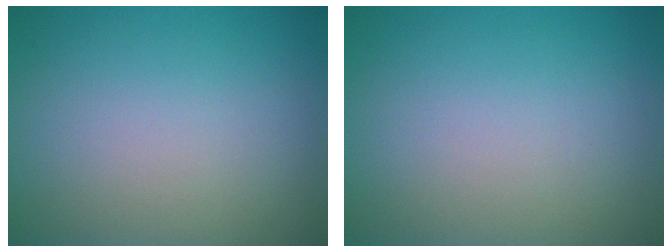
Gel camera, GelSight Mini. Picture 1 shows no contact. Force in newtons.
{"total": 0.0}